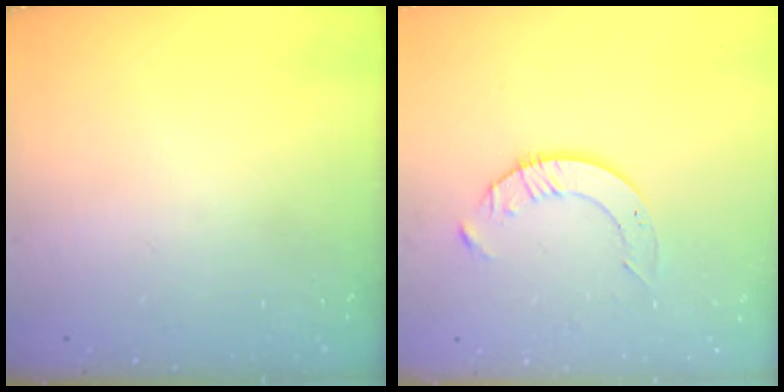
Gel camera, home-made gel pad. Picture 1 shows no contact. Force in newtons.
{"total": 4.7, "press": 4.6, "slide": 0.6}